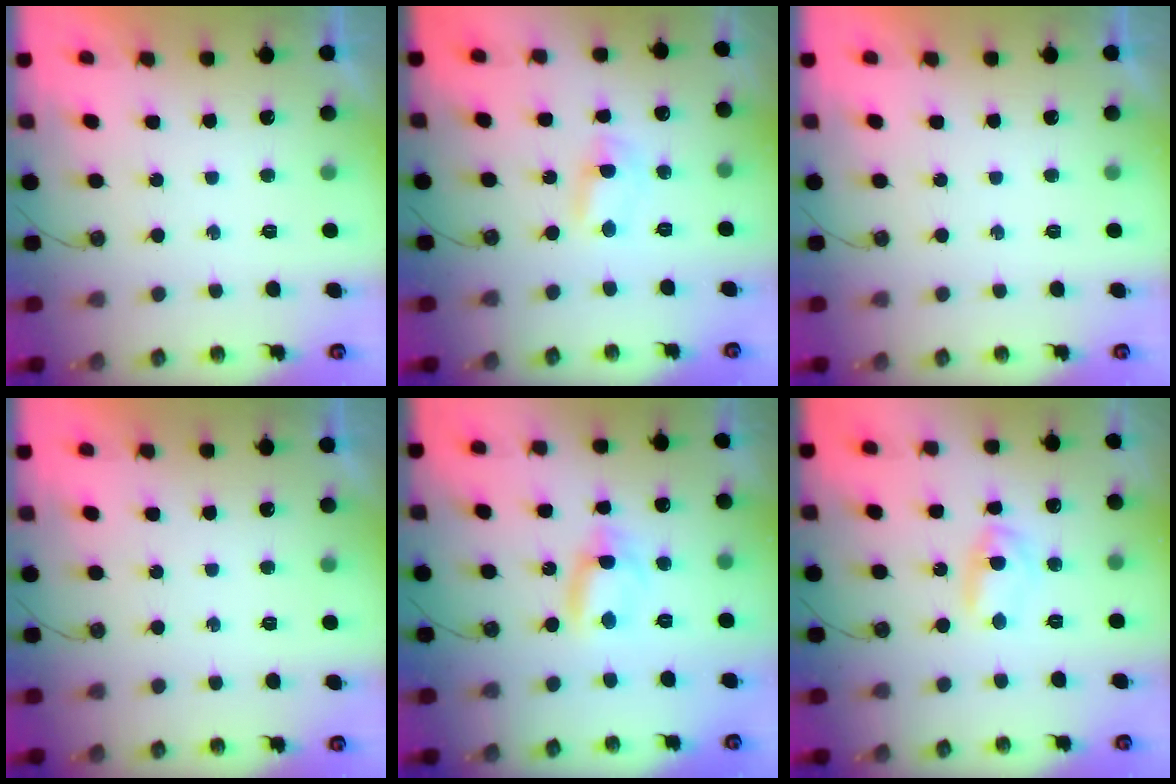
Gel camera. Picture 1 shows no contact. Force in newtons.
{"total": 2.2, "press": 2.2, "slide": 0.3}
{"total": 0.0}
{"total": 0.0}
{"total": 4.7, "press": 4.7, "slide": 0.3}
{"total": 4.7, "press": 4.7, "slide": 0.3}